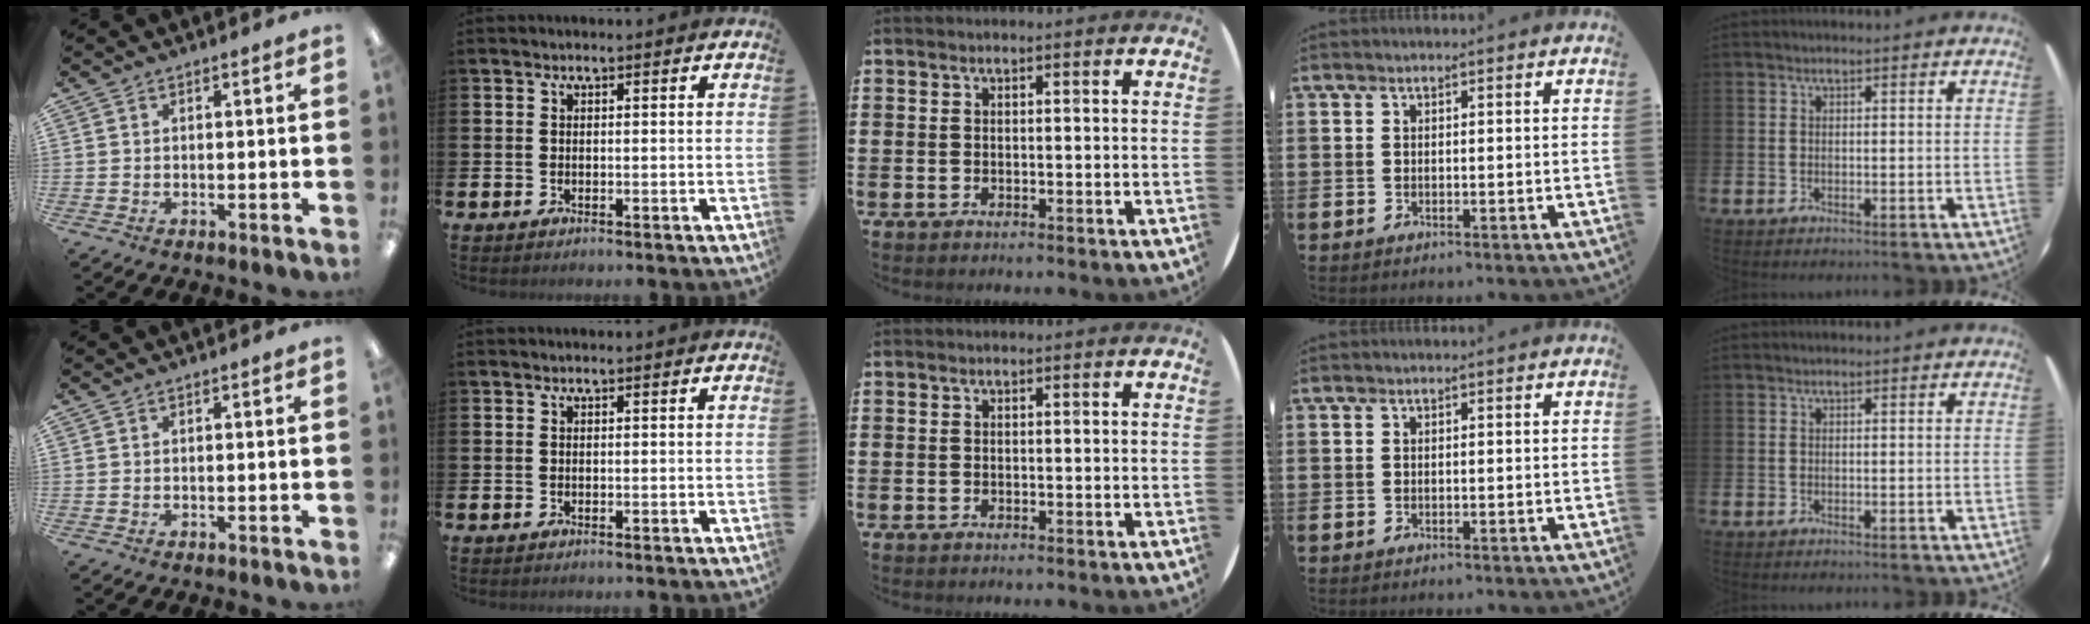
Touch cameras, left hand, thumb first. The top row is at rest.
{}